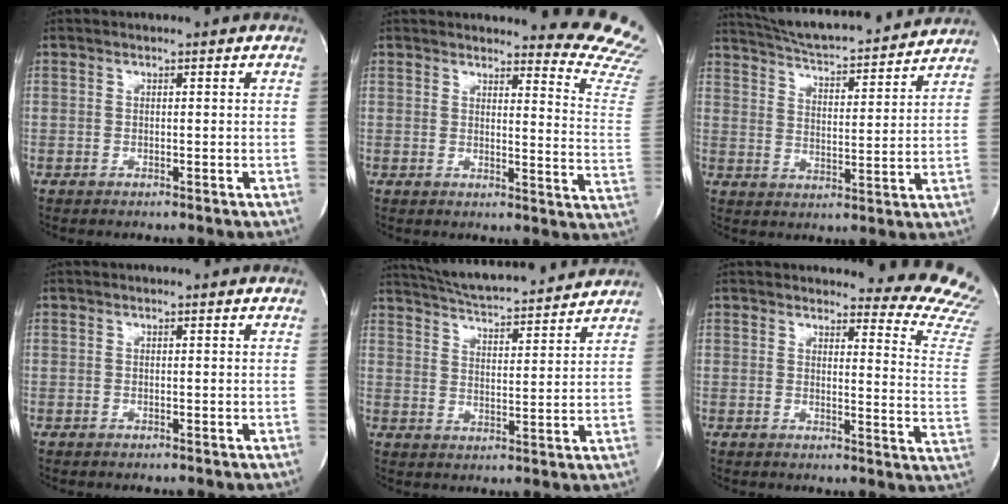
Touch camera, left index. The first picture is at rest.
{"total": 14.2, "force": [13.9, 0.8, 2.6], "torque": [-0.004, -0.151, 0.115]}
{"total": 18.9, "force": [17.6, 2.3, 6.5], "torque": [-0.108, 0.009, 0.253]}
{"total": 0.0}
{"total": 16.1, "force": [15.0, 1.9, 5.6], "torque": [-0.098, 0.020, 0.222]}
{"total": 15.1, "force": [14.8, 1.5, 2.8], "torque": [0.000, -0.147, 0.123]}